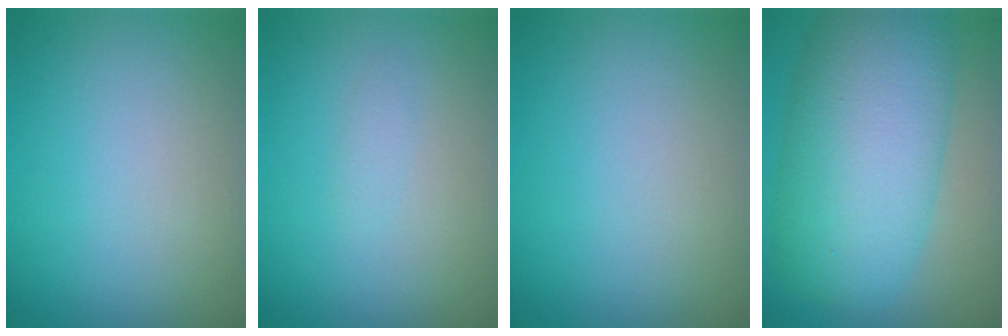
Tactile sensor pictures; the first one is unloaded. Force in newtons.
{"total": 0.6, "press": 0.6, "slide": 0.0}
{"total": 0.0}
{"total": 11.3, "press": 11.2, "slide": 0.6}